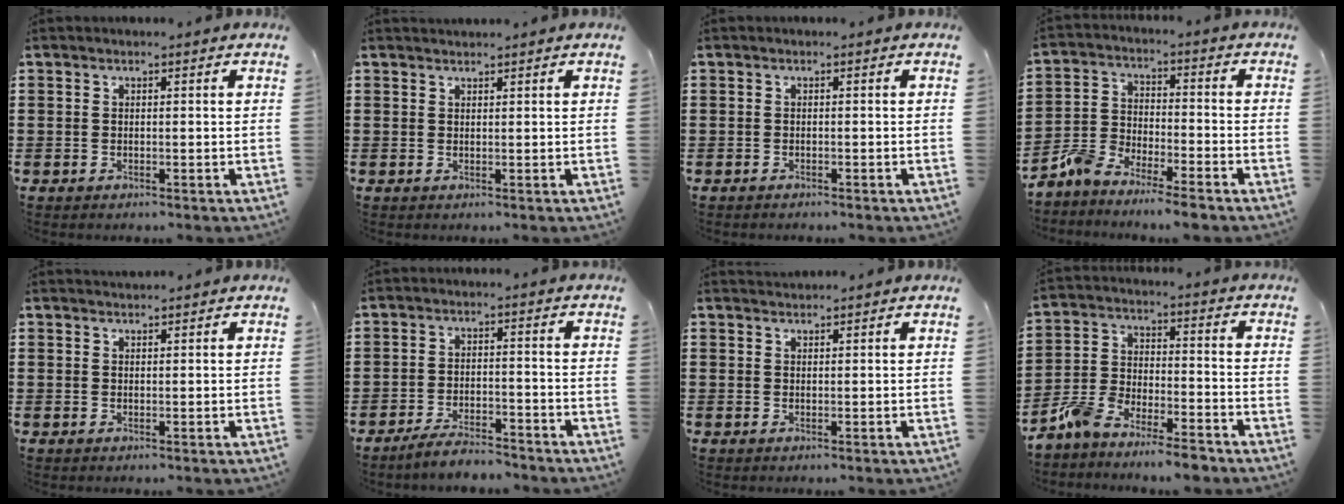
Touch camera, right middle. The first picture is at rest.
{"total": 0.7, "force": [0.7, 0.0, 0.0], "torque": [-0.002, 0.000, 0.014]}
{"total": 0.6, "force": [-0.6, 0.1, 0.0], "torque": [-0.001, 0.000, -0.012]}
{"total": 6.0, "force": [-5.9, 0.2, 1.1], "torque": [-0.038, 0.001, -0.121]}
{"total": 0.0}
{"total": 4.3, "force": [-4.1, 0.3, 1.3], "torque": [-0.030, 0.001, -0.082]}
{"total": 1.0, "force": [1.0, 0.2, 0.0], "torque": [-0.001, 0.000, 0.020]}
{"total": 7.1, "force": [-6.9, 0.4, 1.7], "torque": [-0.049, 0.004, -0.139]}